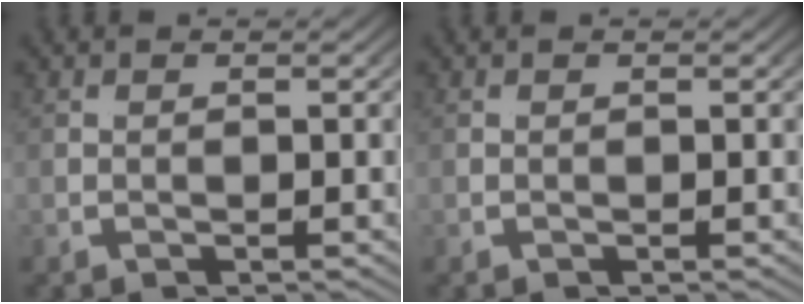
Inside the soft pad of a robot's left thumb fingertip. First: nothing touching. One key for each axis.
{"total": 0.0}